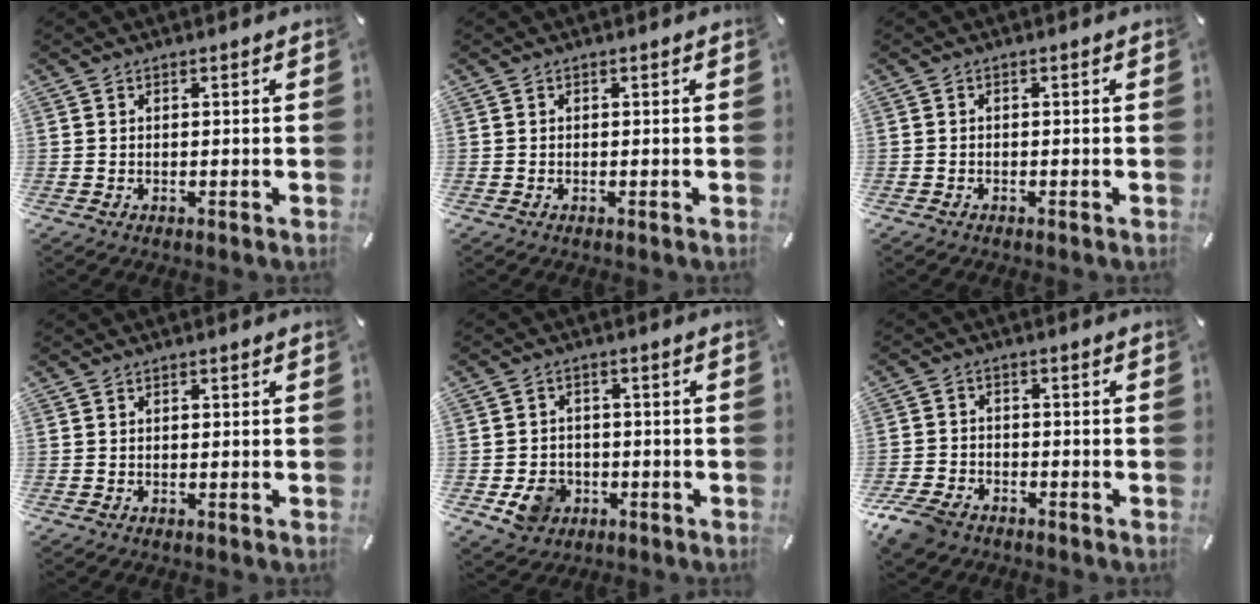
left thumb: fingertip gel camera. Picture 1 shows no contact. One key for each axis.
{"total": 0.0}
{"total": 0.6, "fx": -0.5, "fy": 0.4, "fz": 0.2, "tx": -0.002, "ty": 0.002, "tz": -0.012}
{"total": 0.0}
{"total": 7.4, "fx": -2.3, "fy": 6.4, "fz": 2.8, "tx": -0.066, "ty": 0.013, "tz": -0.040}
{"total": 6.3, "fx": -4.7, "fy": 3.6, "fz": 2.1, "tx": -0.058, "ty": 0.019, "tz": -0.095}